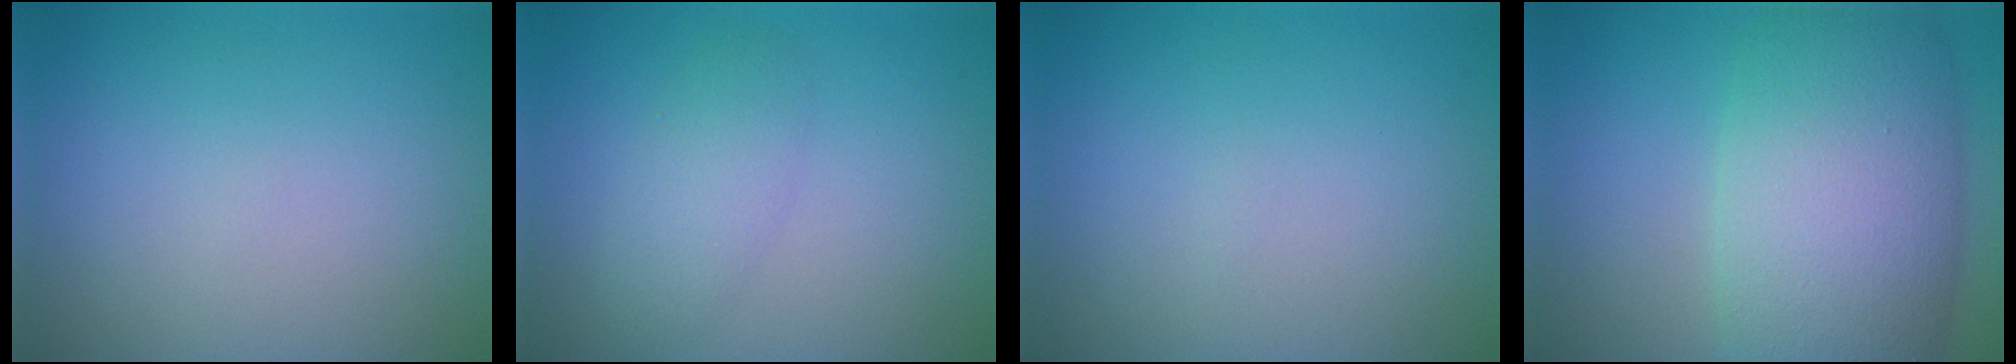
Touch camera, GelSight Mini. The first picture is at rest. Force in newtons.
{"total": 2.4, "press": 2.4, "slide": 0.1}
{"total": 0.0}
{"total": 11.2, "press": 11.2, "slide": 0.2}